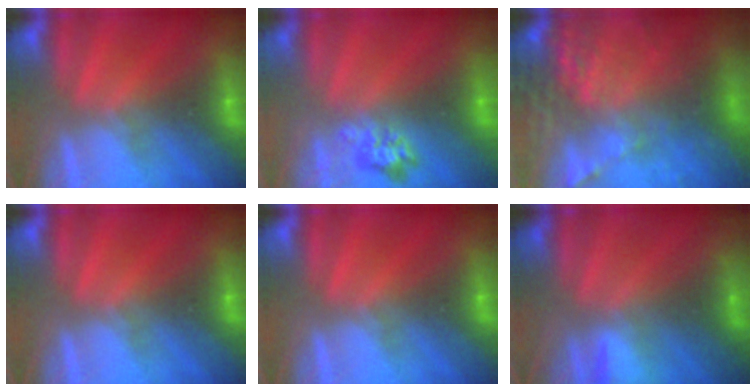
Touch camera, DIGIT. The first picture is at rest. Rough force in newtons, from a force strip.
{"total": 2.4}
{"total": 9.2}
{"total": 0.0}
{"total": 0.0}
{"total": 1.6}